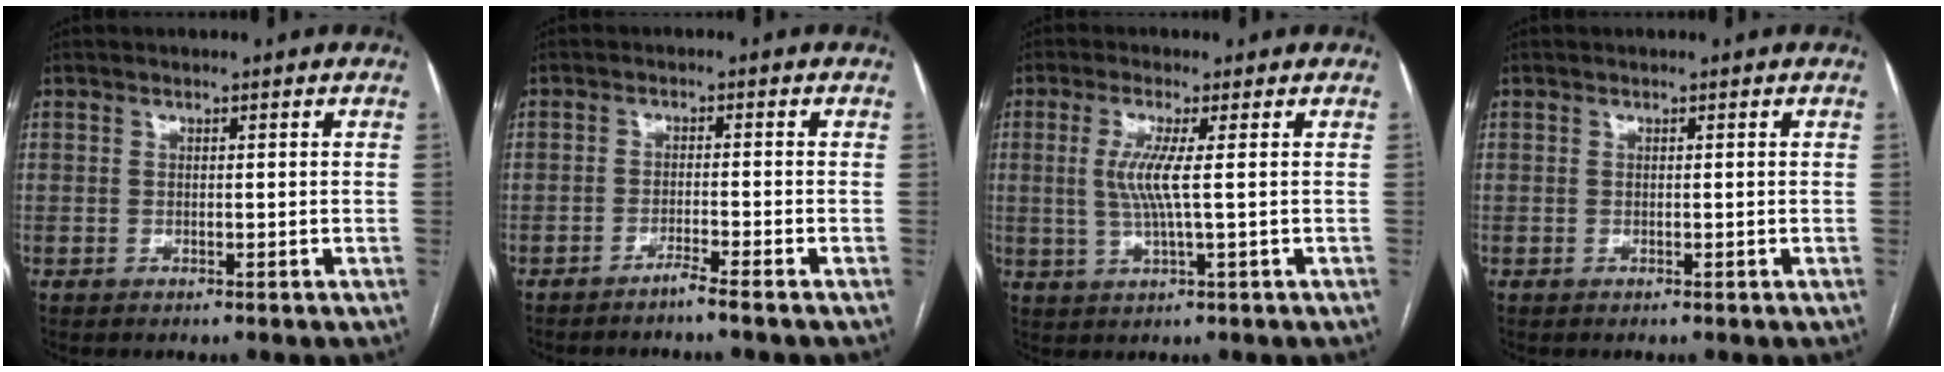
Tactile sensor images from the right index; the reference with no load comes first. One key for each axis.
{"total": 2.5, "fx": -2.0, "fy": -0.8, "fz": 1.2, "tx": -0.029, "ty": 0.000, "tz": -0.039}
{"total": 5.0, "fx": 0.5, "fy": -0.3, "fz": 4.9, "tx": -0.108, "ty": -0.005, "tz": 0.012}
{"total": 0.0}